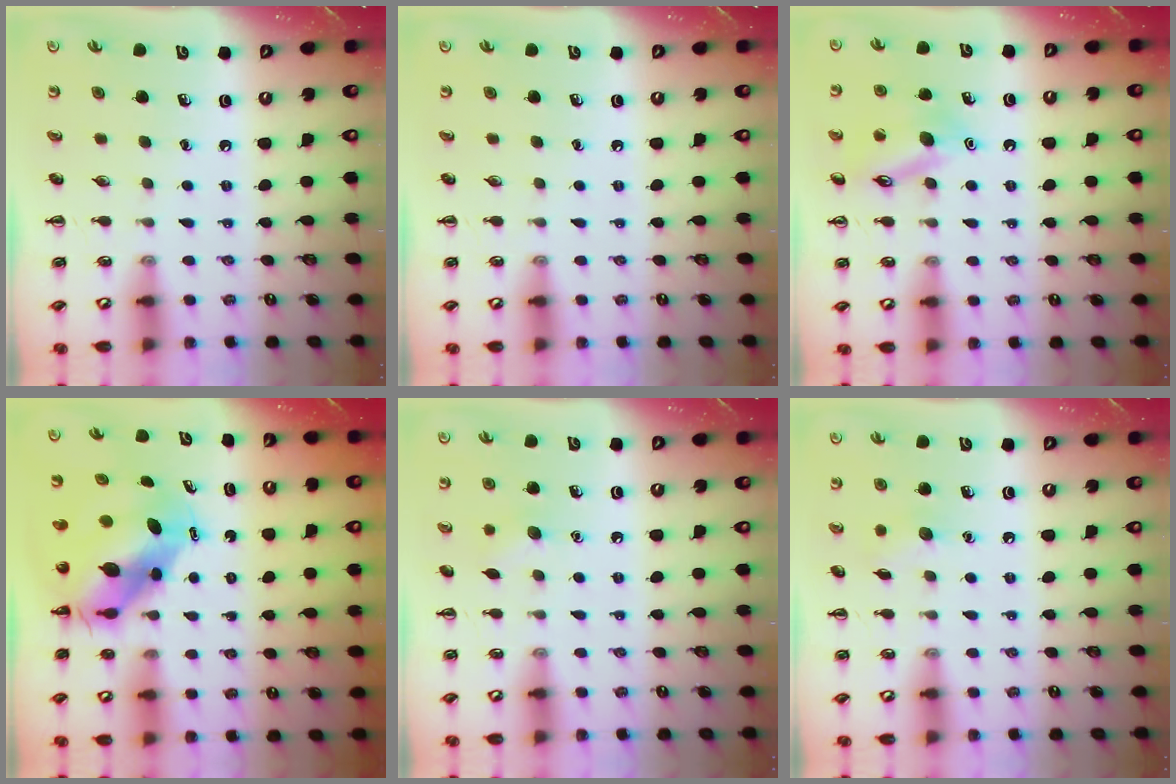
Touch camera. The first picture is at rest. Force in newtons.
{"total": 0.0}
{"total": 12.5, "press": 12.5, "slide": 1.1}
{"total": 7.9, "press": 7.6, "slide": 2.3}
{"total": 5.9, "press": 5.6, "slide": 1.6}
{"total": 6.5, "press": 6.4, "slide": 1.4}